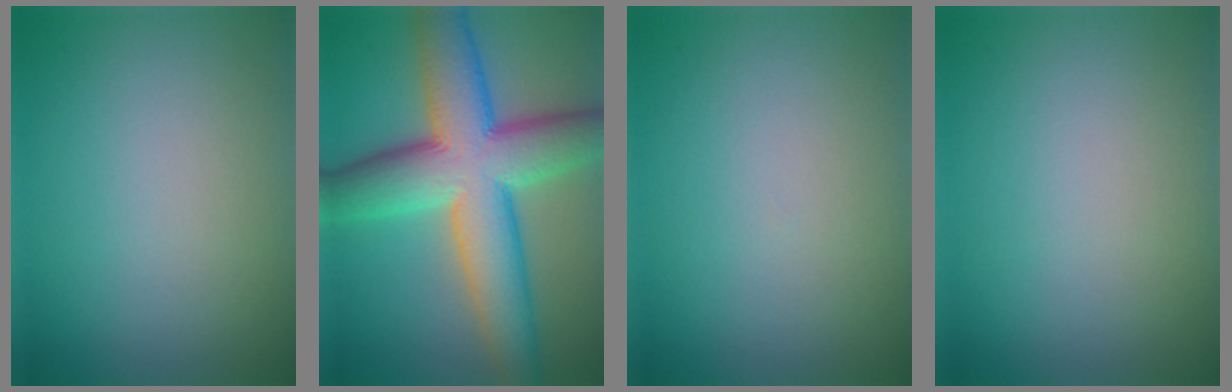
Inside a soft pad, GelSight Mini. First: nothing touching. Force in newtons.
{"total": 12.2, "press": 12.2, "slide": 0.4}
{"total": 0.0}
{"total": 0.0}